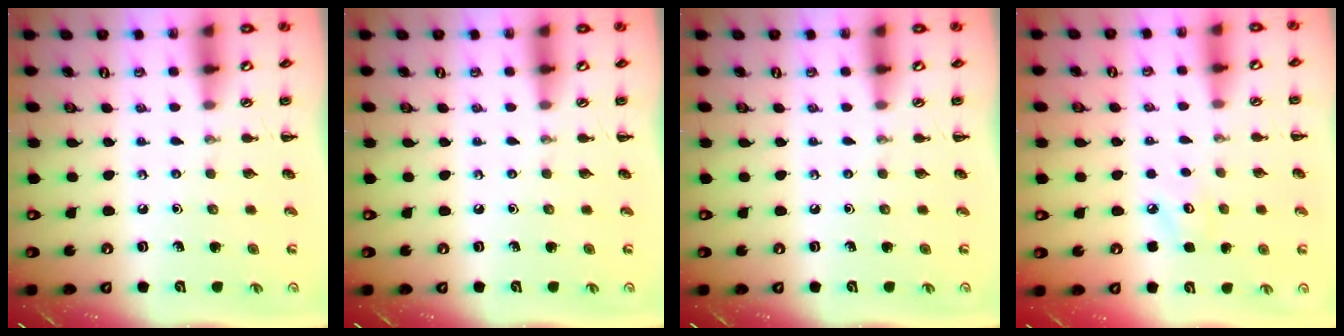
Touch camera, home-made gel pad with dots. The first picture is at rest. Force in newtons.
{"total": 0.0}
{"total": 0.0}
{"total": 3.2, "press": 3.1, "slide": 0.9}